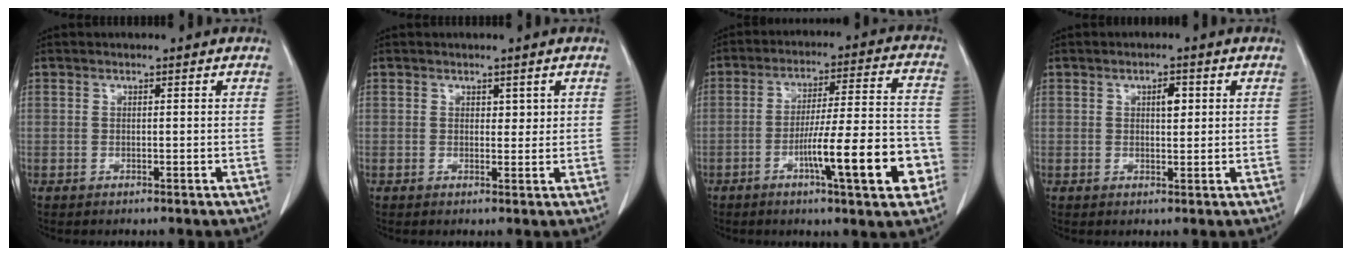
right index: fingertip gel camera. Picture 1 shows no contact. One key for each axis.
{"total": 1.3, "fx": 0.7, "fy": 0.9, "fz": 0.7, "tx": -0.001, "ty": -0.004, "tz": 0.009}
{"total": 15.0, "fx": -5.6, "fy": 1.4, "fz": 13.8, "tx": -0.214, "ty": 0.007, "tz": -0.082}
{"total": 2.4, "fx": 0.7, "fy": 1.0, "fz": 2.0, "tx": -0.031, "ty": -0.001, "tz": 0.012}